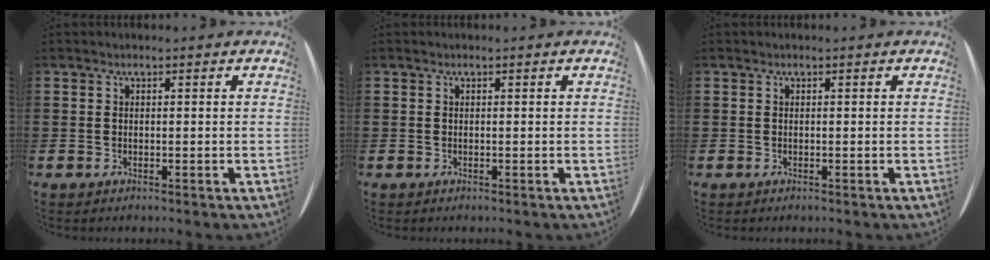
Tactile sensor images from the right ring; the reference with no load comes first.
{"total": 0.0}
{"total": 0.0}